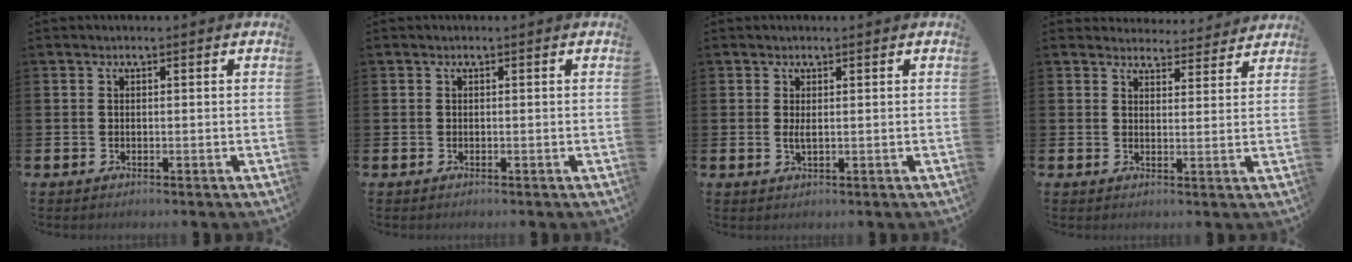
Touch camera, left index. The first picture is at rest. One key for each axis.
{"total": 0.0}
{"total": 1.2, "fx": 0.3, "fy": 0.3, "fz": 1.1, "tx": -0.020, "ty": 0.000, "tz": 0.005}
{"total": 3.9, "fx": 3.9, "fy": 0.8, "fz": -0.1, "tx": 0.003, "ty": -0.027, "tz": 0.068}